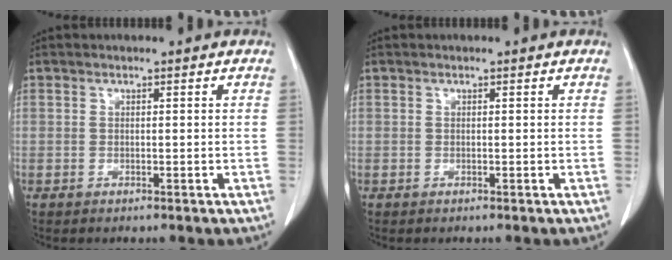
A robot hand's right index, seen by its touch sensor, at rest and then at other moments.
{"total": 0.0}